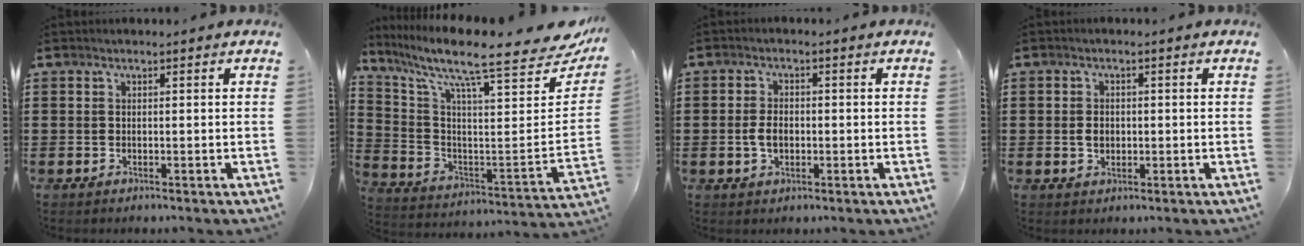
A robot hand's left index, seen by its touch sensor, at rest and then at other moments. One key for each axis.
{"total": 10.7, "fx": 8.7, "fy": 0.9, "fz": 6.2, "tx": -0.136, "ty": -0.084, "tz": 0.132}
{"total": 3.5, "fx": -0.5, "fy": 2.1, "fz": 2.8, "tx": -0.067, "ty": 0.000, "tz": -0.014}
{"total": 2.3, "fx": 0.0, "fy": 1.5, "fz": 1.6, "tx": -0.034, "ty": 0.006, "tz": -0.001}